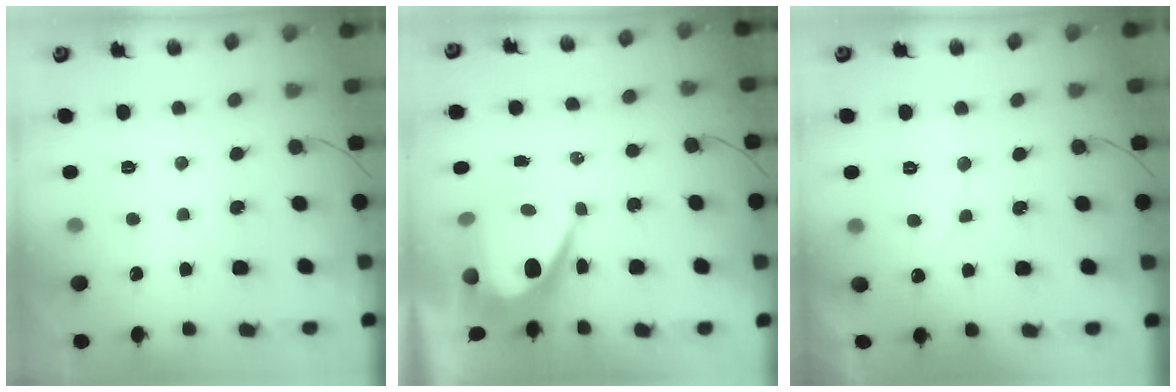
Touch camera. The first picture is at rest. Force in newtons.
{"total": 11.2, "press": 11.2, "slide": 0.6}
{"total": 4.3, "press": 4.3, "slide": 0.3}